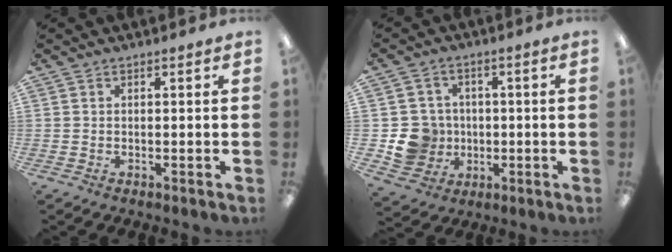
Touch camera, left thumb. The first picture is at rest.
{"total": 9.3, "force": [-1.4, 9.0, 2.1], "torque": [-0.059, 0.015, -0.012]}